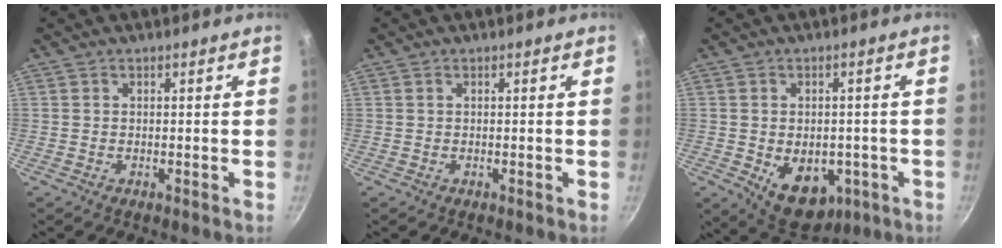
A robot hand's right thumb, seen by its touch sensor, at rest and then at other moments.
{"total": 0.0}
{"total": 11.3, "force": [-3.1, 7.8, 7.6], "torque": [-0.075, -0.002, -0.022]}